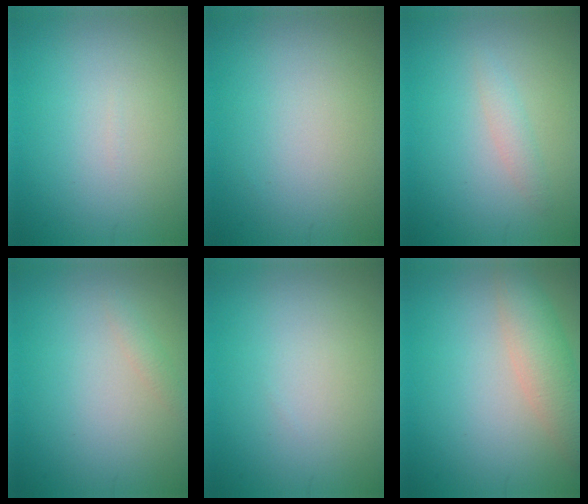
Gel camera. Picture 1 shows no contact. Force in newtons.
{"total": 0.0}
{"total": 1.3, "press": 1.3, "slide": 0.0}
{"total": 0.8, "press": 0.8, "slide": 0.1}
{"total": 0.0}
{"total": 3.9, "press": 3.9, "slide": 0.1}